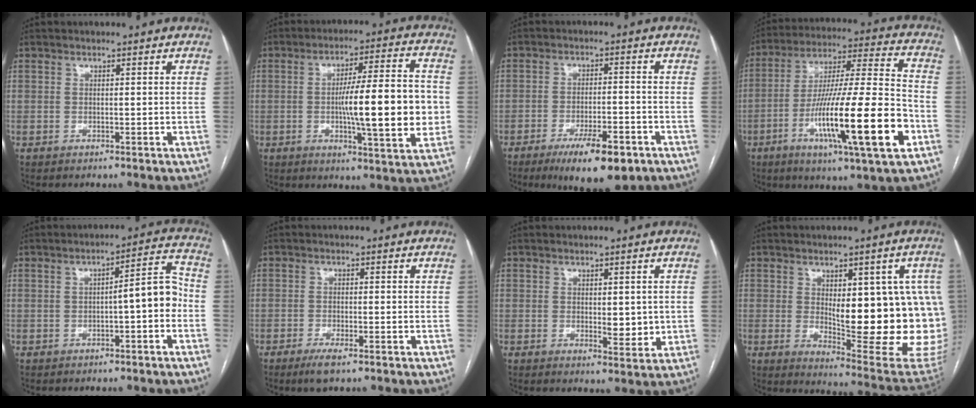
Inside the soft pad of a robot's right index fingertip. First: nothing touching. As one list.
[{"total": 15.6, "force": [-1.4, 1.8, 15.4], "torque": [-0.235, 0.006, -0.022]}, {"total": 10.3, "force": [-6.2, 2.7, 7.7], "torque": [-0.121, -0.012, -0.092]}, {"total": 22.5, "force": [-7.9, 1.0, 21.0], "torque": [-0.352, -0.022, -0.134]}, {"total": 6.3, "force": [-1.4, 1.1, 6.0], "torque": [-0.075, 0.028, -0.022]}, {"total": 3.1, "force": [-2.1, 0.5, 2.2], "torque": [-0.044, -0.004, -0.037]}, {"total": 3.6, "force": [0.2, 1.7, 3.2], "torque": [-0.048, -0.010, 0.008]}, {"total": 19.2, "force": [0.2, 5.3, 18.4], "torque": [-0.182, 0.004, 0.024]}]